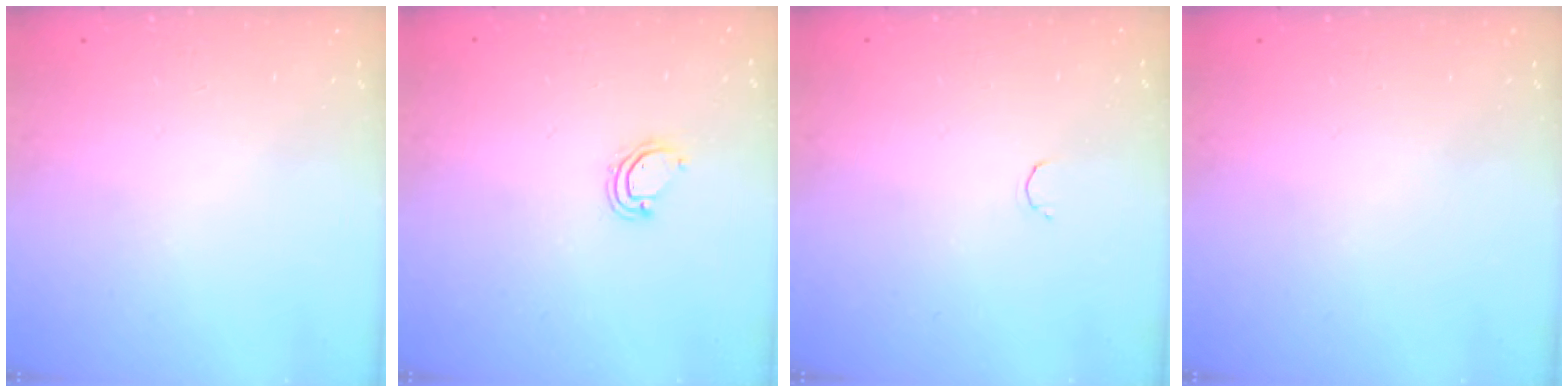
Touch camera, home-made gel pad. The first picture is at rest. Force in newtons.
{"total": 4.3, "press": 4.3, "slide": 0.5}
{"total": 1.8, "press": 1.7, "slide": 0.4}
{"total": 0.0}